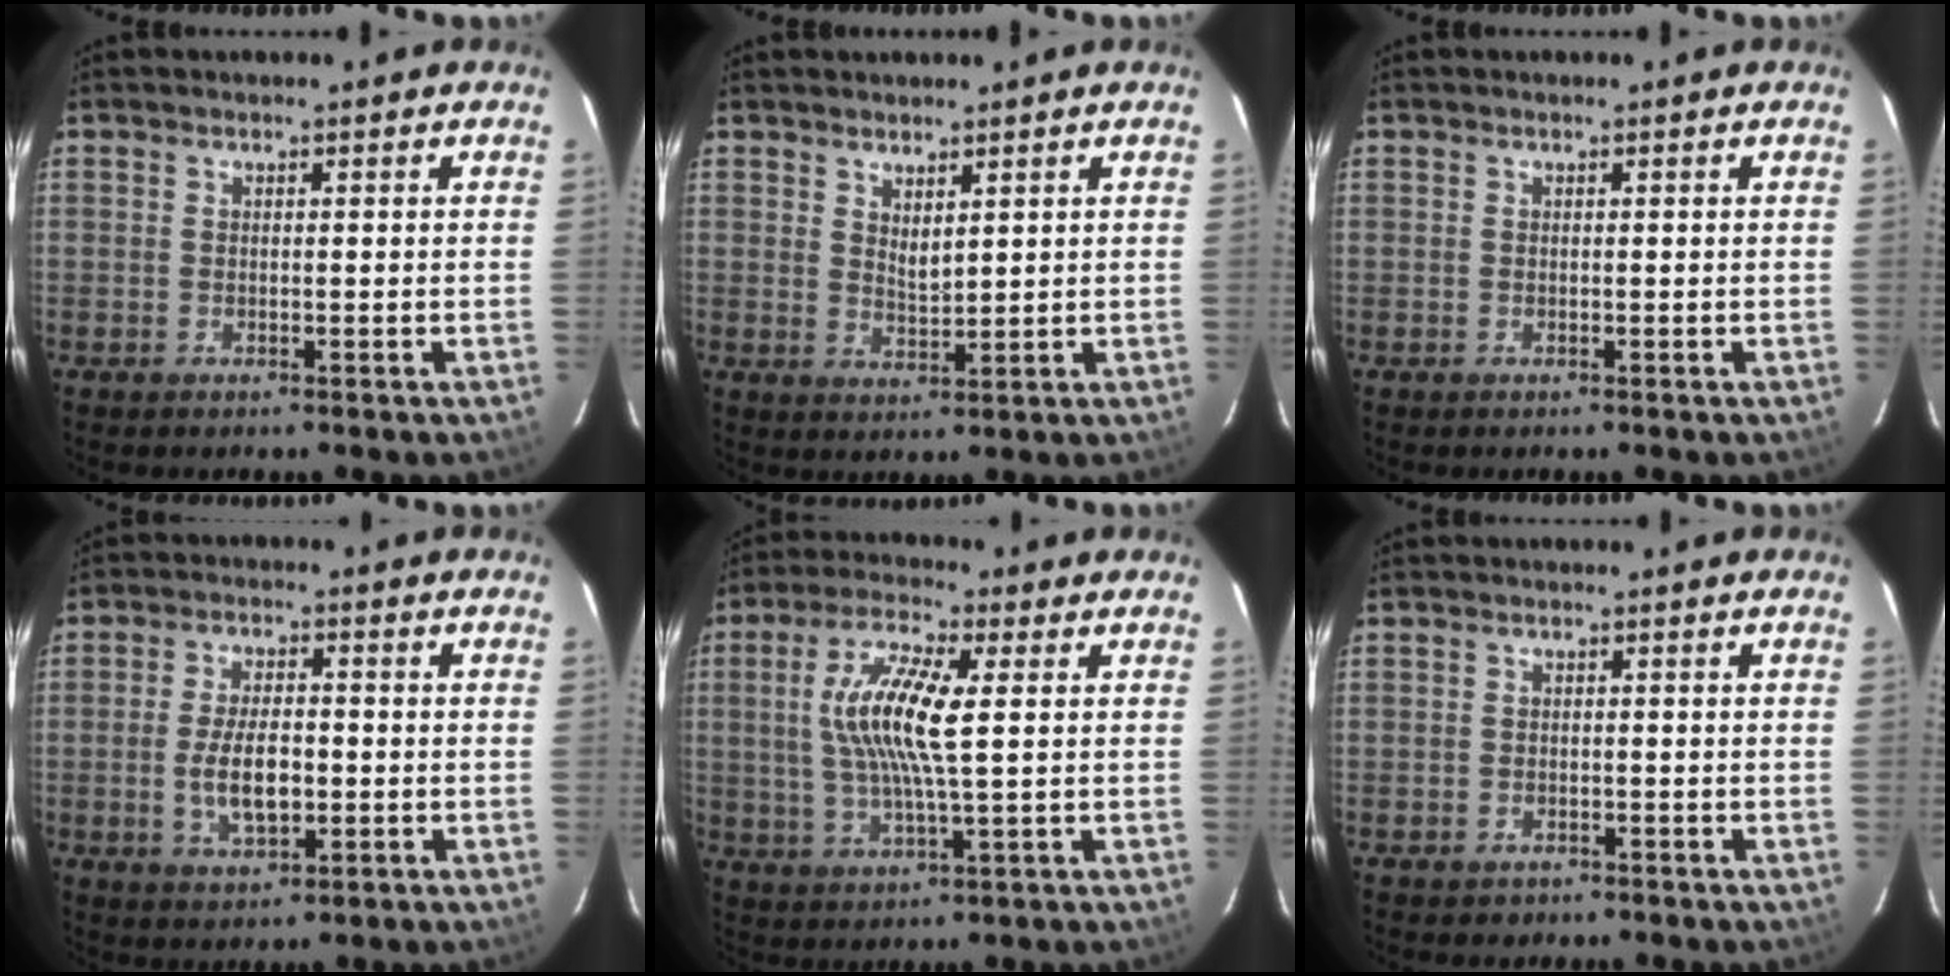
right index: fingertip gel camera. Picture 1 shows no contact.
{"total": 2.9, "force": [1.9, 1.1, 2.0], "torque": [-0.033, -0.007, 0.034]}
{"total": 0.0}
{"total": 7.8, "force": [-1.5, 3.5, 6.8], "torque": [-0.136, -0.002, -0.023]}
{"total": 11.7, "force": [1.7, 2.4, 11.3], "torque": [-0.223, 0.007, 0.030]}
{"total": 1.7, "force": [-1.2, 1.3, 0.2], "torque": [-0.007, 0.003, -0.014]}